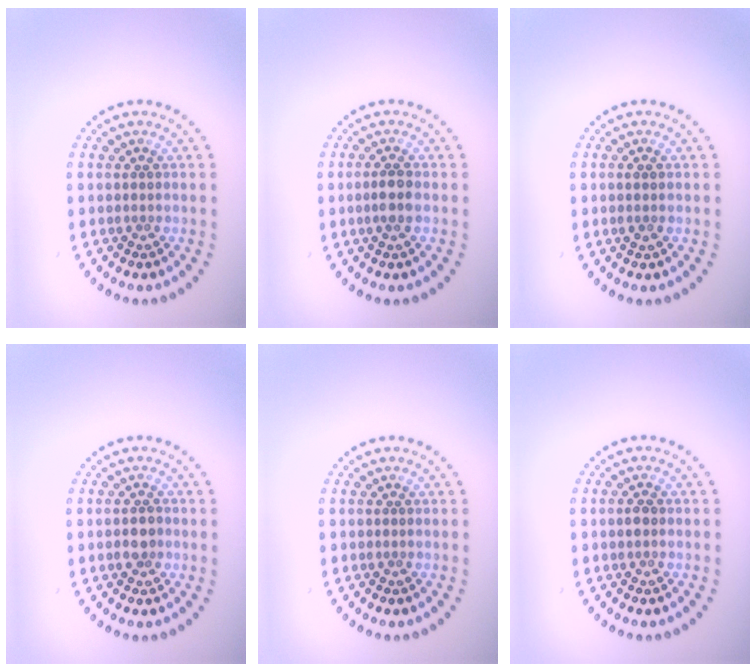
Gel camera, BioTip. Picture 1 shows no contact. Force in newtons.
{"total": 1.8, "press": 1.7, "slide": 0.6}
{"total": 1.0, "press": 0.9, "slide": 0.3}
{"total": 1.6, "press": 1.6, "slide": 0.4}
{"total": 0.0}
{"total": 0.9, "press": 0.9, "slide": 0.0}